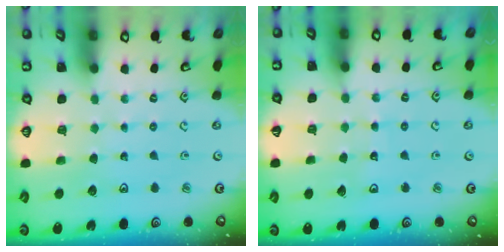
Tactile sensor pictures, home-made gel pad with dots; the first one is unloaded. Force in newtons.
{"total": 5.3, "press": 5.3, "slide": 0.7}